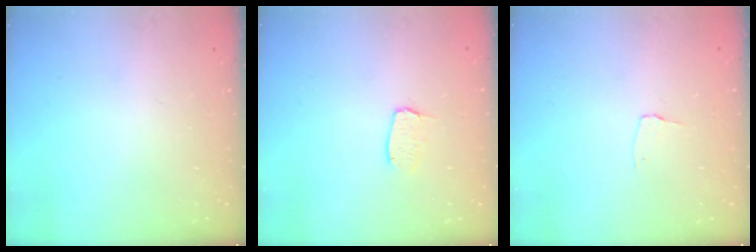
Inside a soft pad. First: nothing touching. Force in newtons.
{"total": 4.9, "press": 4.9, "slide": 0.3}
{"total": 2.7, "press": 2.7, "slide": 0.3}